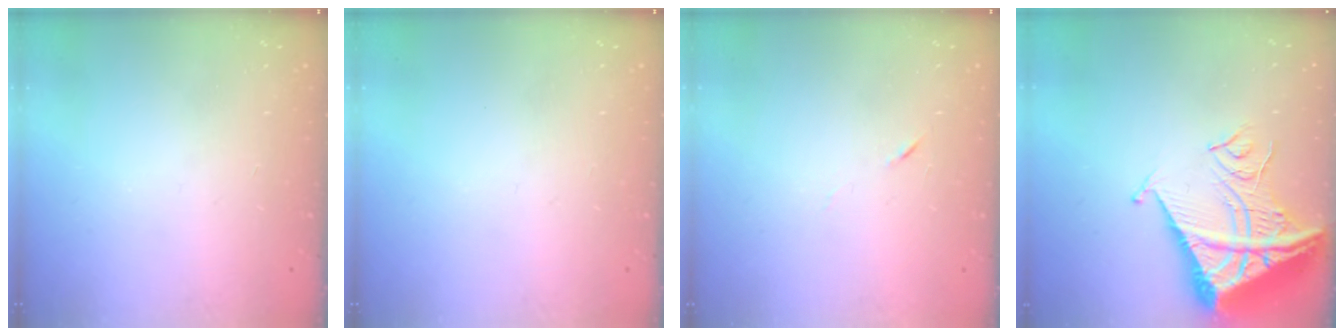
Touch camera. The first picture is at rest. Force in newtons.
{"total": 0.0}
{"total": 3.8, "press": 3.7, "slide": 1.1}
{"total": 11.9, "press": 11.8, "slide": 1.2}